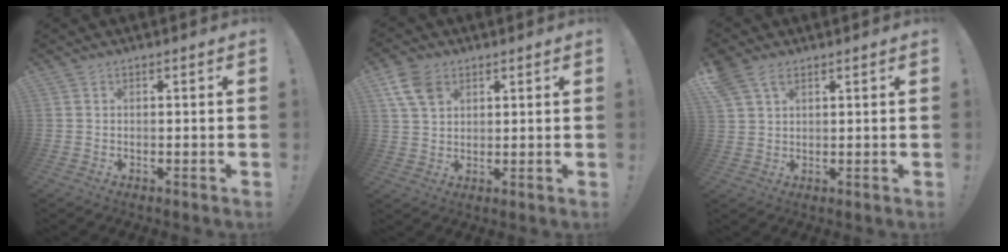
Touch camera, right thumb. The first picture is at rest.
{"total": 8.7, "force": [4.5, 5.9, 4.6], "torque": [-0.082, -0.012, 0.087]}
{"total": 5.7, "force": [3.4, 3.3, 3.1], "torque": [-0.061, -0.008, 0.070]}